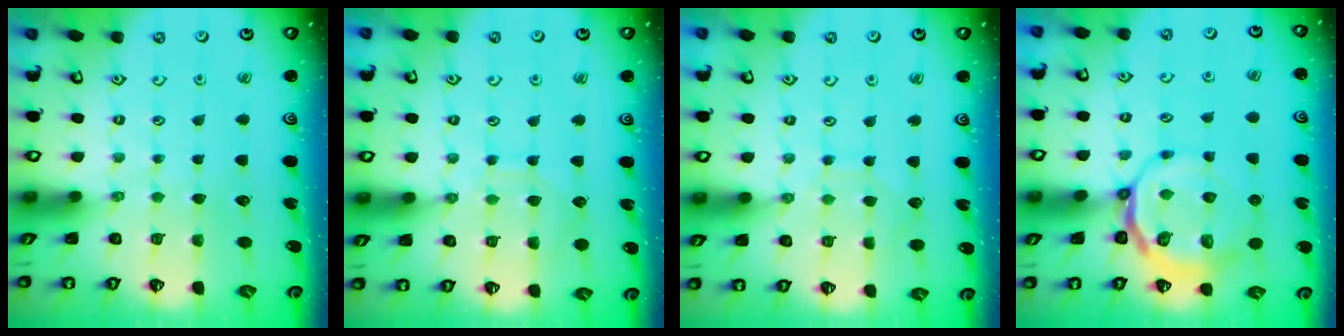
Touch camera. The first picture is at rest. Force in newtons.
{"total": 8.0, "press": 8.0, "slide": 0.6}
{"total": 6.8, "press": 6.8, "slide": 0.1}
{"total": 9.7, "press": 9.5, "slide": 2.3}